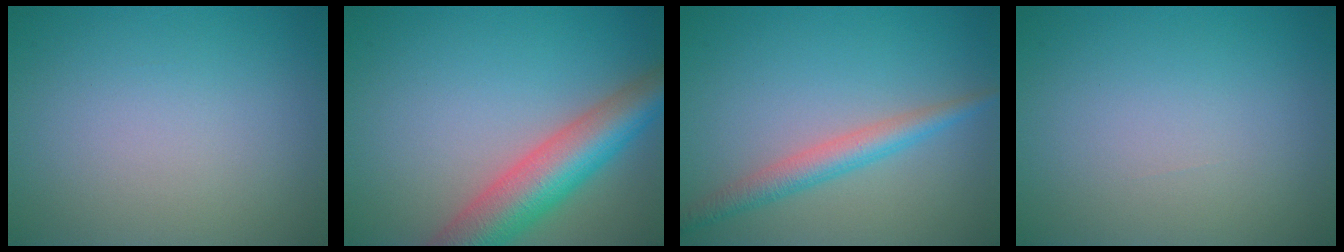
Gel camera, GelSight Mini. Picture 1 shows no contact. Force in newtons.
{"total": 7.8, "press": 7.8, "slide": 0.4}
{"total": 2.9, "press": 2.9, "slide": 0.1}
{"total": 0.0}